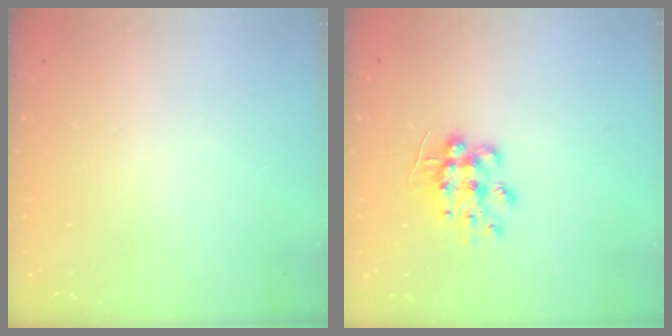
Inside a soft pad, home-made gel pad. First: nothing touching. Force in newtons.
{"total": 9.4, "press": 9.4, "slide": 0.6}